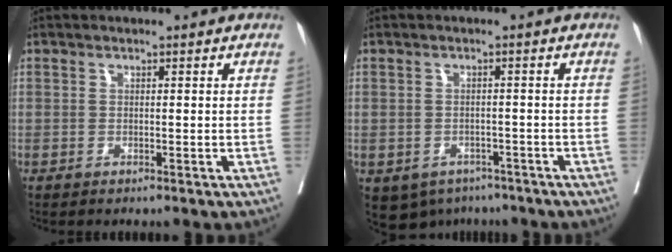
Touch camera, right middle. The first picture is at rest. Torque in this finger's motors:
{"motor_torque": [0.37, -0.37, 0.04, 0.02]}